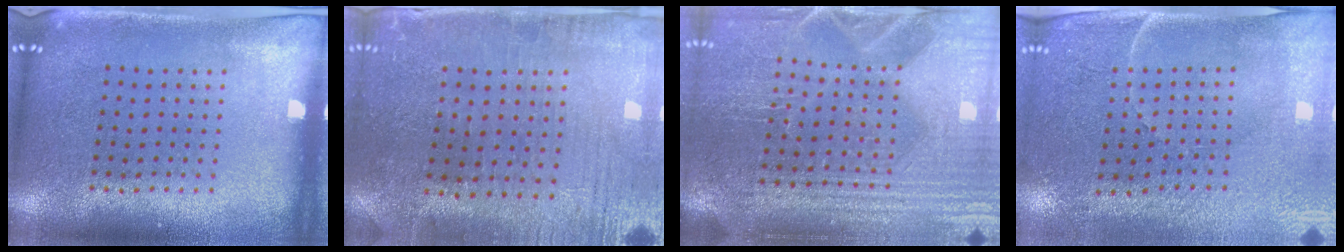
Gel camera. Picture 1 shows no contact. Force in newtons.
{"total": 0.6, "press": 0.5, "slide": 0.3}
{"total": 4.2, "press": 3.9, "slide": 1.4}
{"total": 3.4, "press": 3.2, "slide": 1.3}